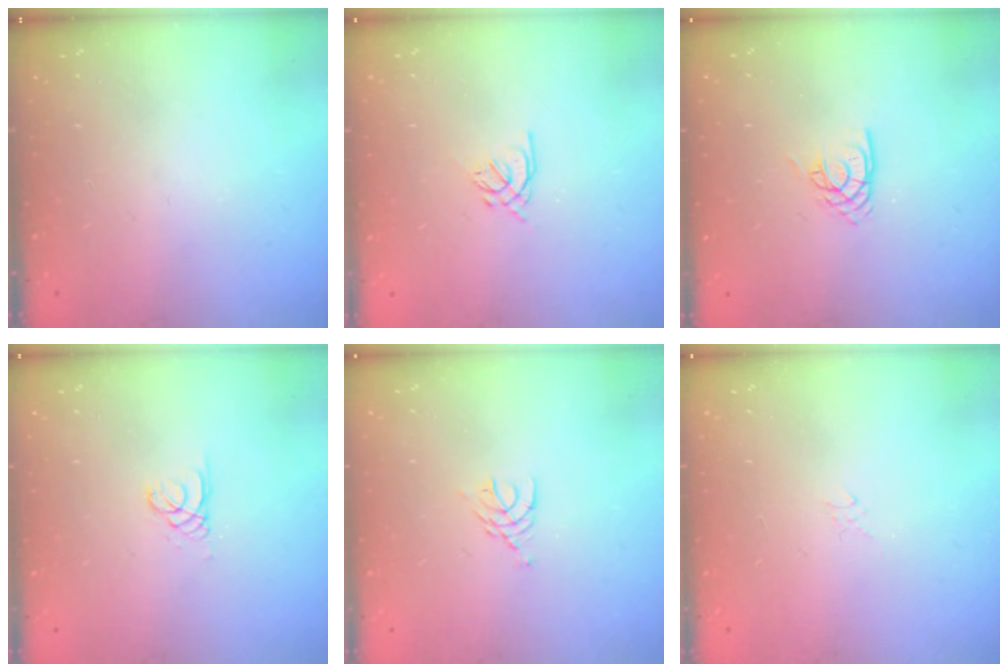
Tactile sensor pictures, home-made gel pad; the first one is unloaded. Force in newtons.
{"total": 1.6, "press": 1.5, "slide": 0.6}
{"total": 5.1, "press": 5.1, "slide": 0.4}
{"total": 0.8, "press": 0.8, "slide": 0.1}
{"total": 3.3, "press": 3.3, "slide": 0.5}
{"total": 1.3, "press": 1.3, "slide": 0.1}